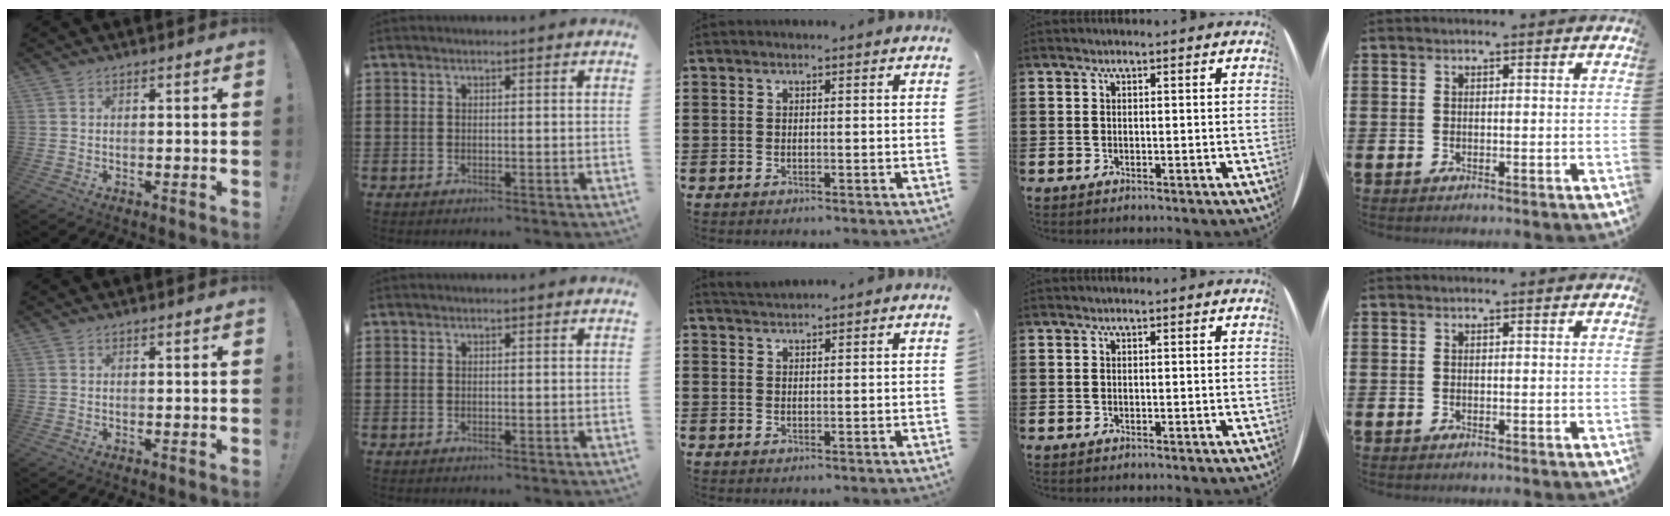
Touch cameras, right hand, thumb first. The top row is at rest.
{"middle": {"total": 1.7, "force": [1.7, 0.2, 0.2], "torque": [-0.008, 0.004, 0.033]}}